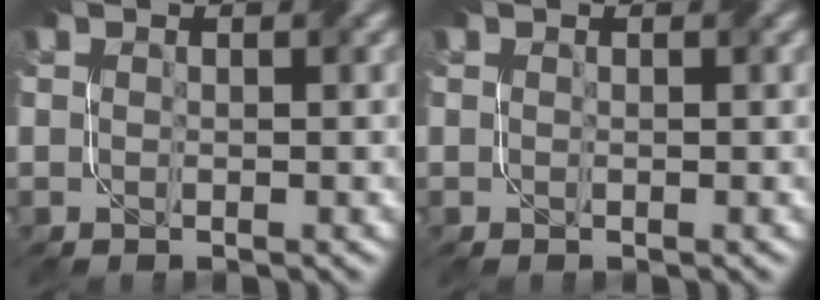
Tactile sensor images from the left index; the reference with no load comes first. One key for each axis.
{"total": 0.0}